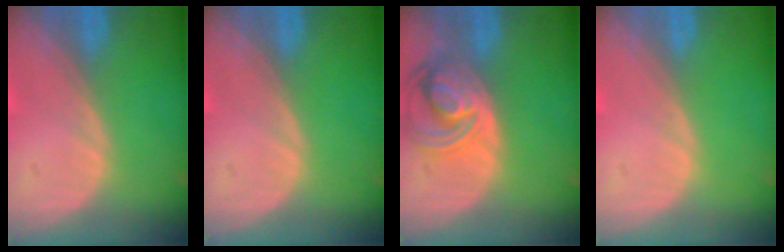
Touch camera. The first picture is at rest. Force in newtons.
{"total": 0.0}
{"total": 8.2, "press": 7.2, "slide": 4.1}
{"total": 0.0}